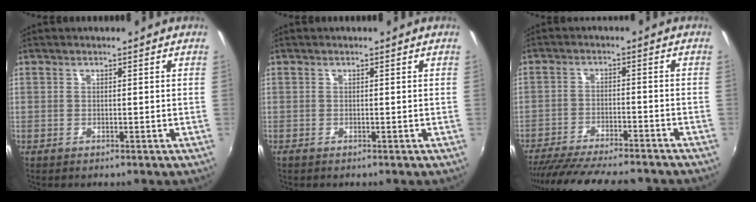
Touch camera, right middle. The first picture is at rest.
{"total": 0.0}
{"total": 18.4, "force": [-16.0, 3.5, 8.5], "torque": [-0.164, -0.027, -0.240]}